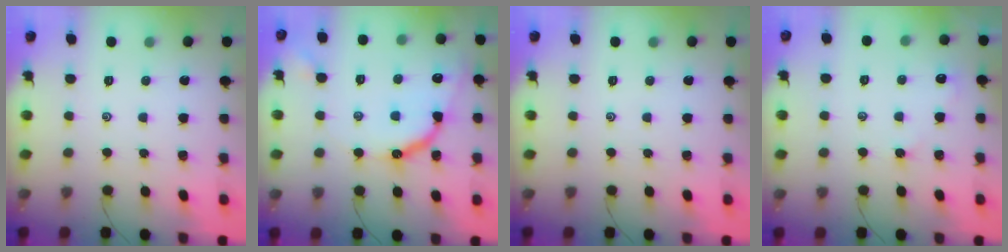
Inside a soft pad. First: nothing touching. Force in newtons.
{"total": 11.1, "press": 11.1, "slide": 0.8}
{"total": 0.0}
{"total": 1.9, "press": 1.8, "slide": 0.4}